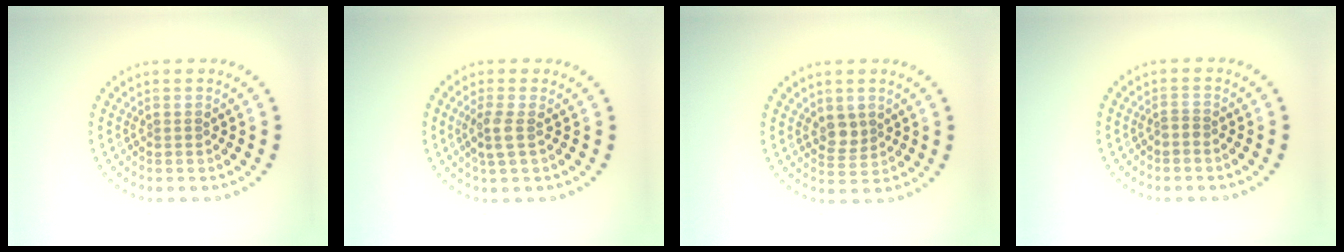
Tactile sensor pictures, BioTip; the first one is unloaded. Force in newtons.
{"total": 1.8, "press": 1.6, "slide": 0.9}
{"total": 2.0, "press": 1.8, "slide": 0.9}
{"total": 0.5, "press": 0.4, "slide": 0.3}